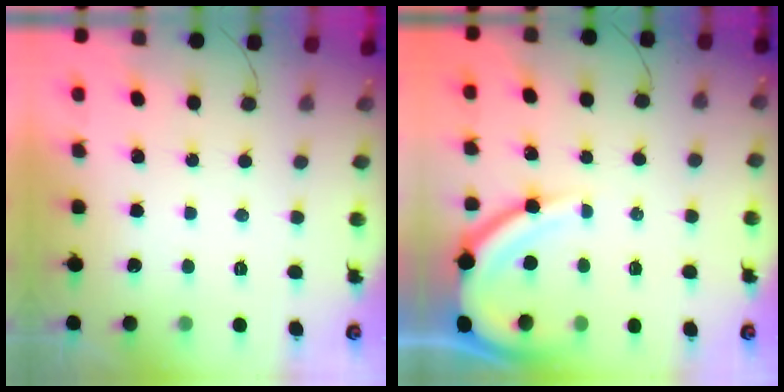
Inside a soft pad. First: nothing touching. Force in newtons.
{"total": 9.5, "press": 9.4, "slide": 0.9}